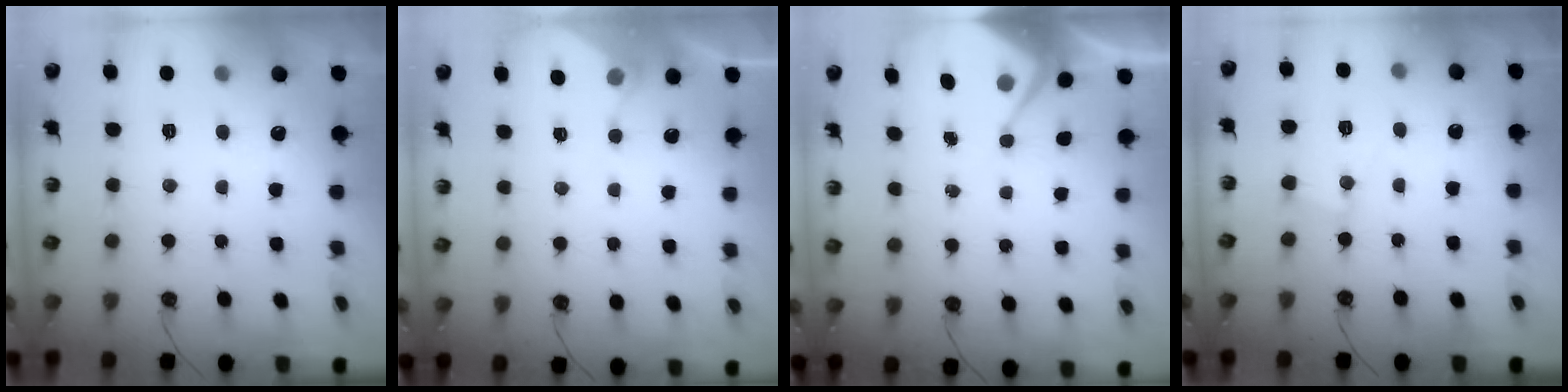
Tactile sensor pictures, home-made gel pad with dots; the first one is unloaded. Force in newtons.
{"total": 3.0, "press": 2.9, "slide": 0.4}
{"total": 6.1, "press": 6.0, "slide": 0.9}
{"total": 6.2, "press": 6.2, "slide": 0.2}